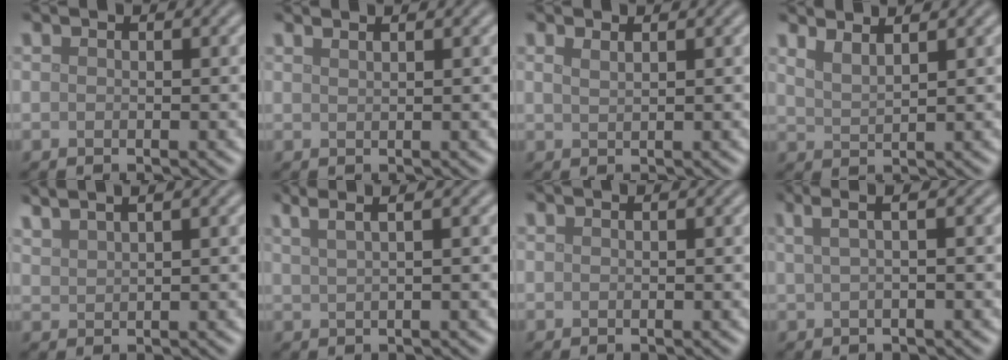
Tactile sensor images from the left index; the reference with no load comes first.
{"total": 1.8, "force": [1.4, 0.7, 0.9], "torque": [0.002, 0.000, 0.004]}
{"total": 1.2, "force": [0.8, 0.4, 0.7], "torque": [-0.010, 0.002, 0.011]}
{"total": 2.3, "force": [1.9, 0.6, 1.2], "torque": [-0.015, 0.006, 0.031]}
{"total": 4.2, "force": [3.2, 1.4, 2.4], "torque": [-0.020, 0.027, 0.027]}
{"total": 5.9, "force": [3.5, 2.5, 3.9], "torque": [-0.036, 0.041, 0.024]}
{"total": 0.0}
{"total": 3.7, "force": [1.5, 1.4, 3.1], "torque": [-0.035, 0.012, -0.003]}